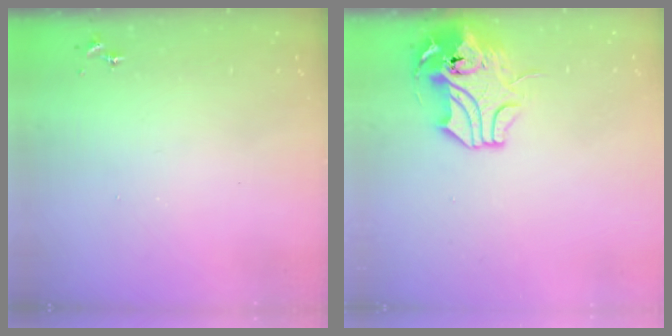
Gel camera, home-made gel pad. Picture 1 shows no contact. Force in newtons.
{"total": 12.0, "press": 11.8, "slide": 2.2}